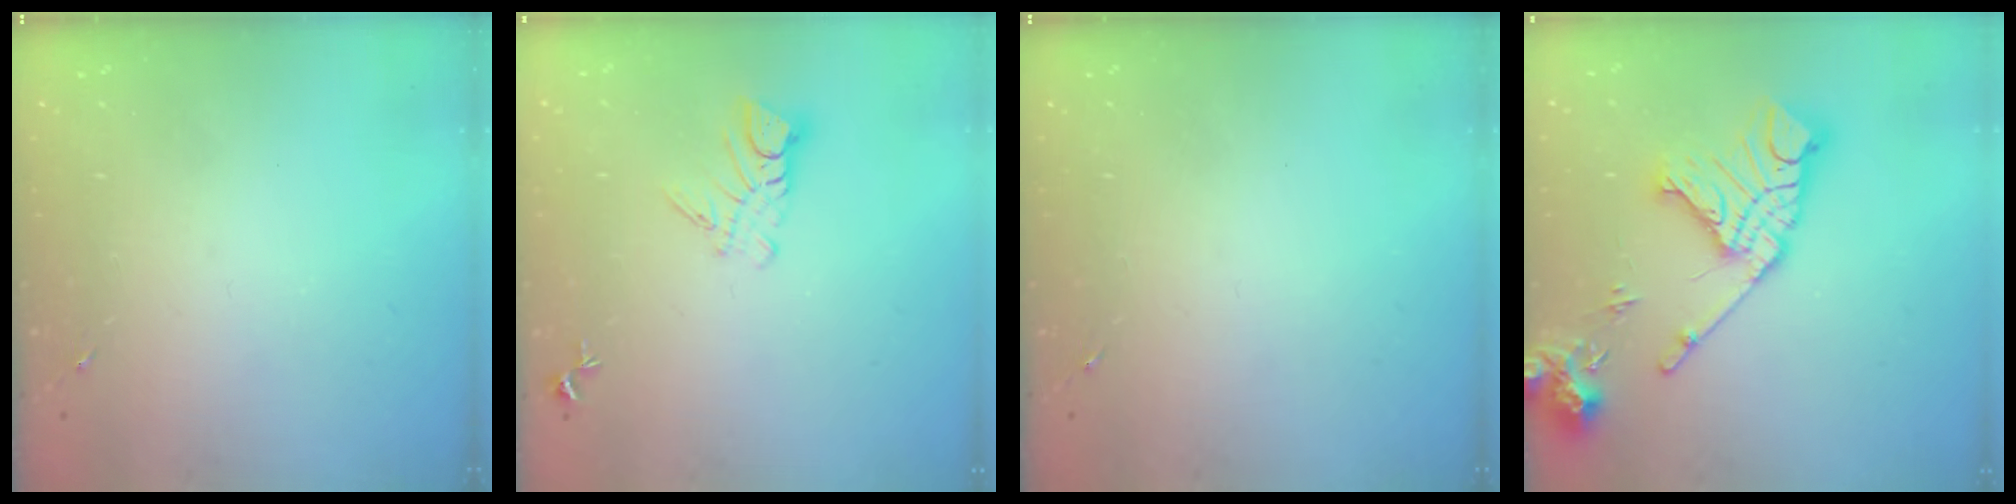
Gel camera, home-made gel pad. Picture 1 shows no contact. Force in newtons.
{"total": 6.6, "press": 6.5, "slide": 0.6}
{"total": 0.0}
{"total": 19.0, "press": 18.8, "slide": 2.3}